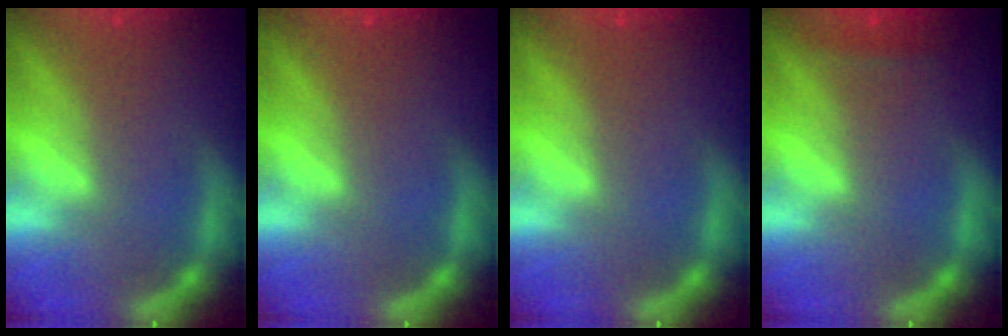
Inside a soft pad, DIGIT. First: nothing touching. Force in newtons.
{"total": 0.0}
{"total": 0.0}
{"total": 0.9}